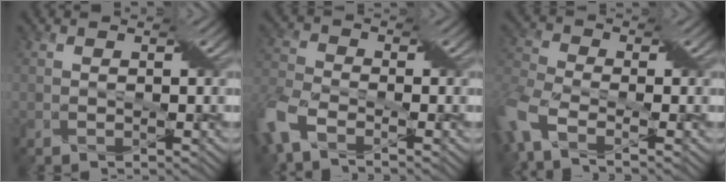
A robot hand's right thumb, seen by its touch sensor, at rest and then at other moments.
{"total": 7.8, "force": [-4.4, 3.7, 5.2], "torque": [-0.130, -0.015, -0.100]}
{"total": 9.2, "force": [-4.2, 4.4, 6.9], "torque": [-0.184, -0.016, -0.091]}